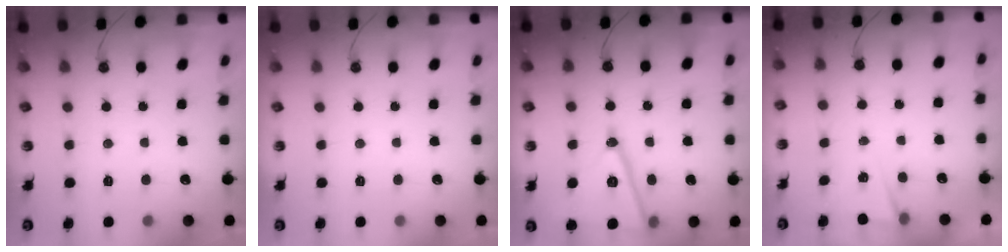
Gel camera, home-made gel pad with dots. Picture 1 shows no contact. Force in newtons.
{"total": 0.0}
{"total": 16.5, "press": 16.2, "slide": 3.3}
{"total": 4.9, "press": 2.4, "slide": 4.3}